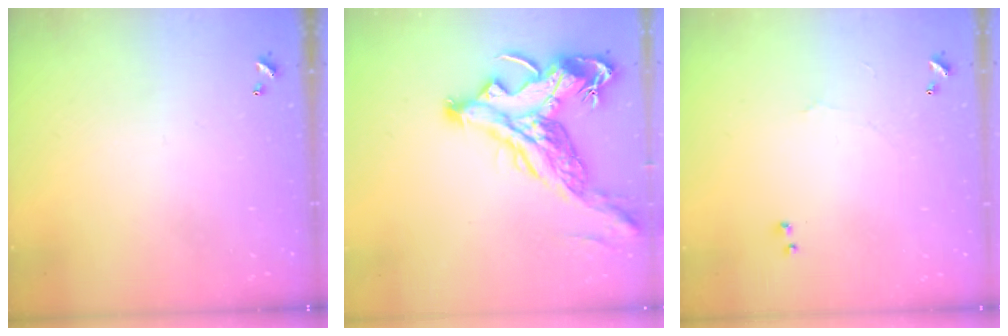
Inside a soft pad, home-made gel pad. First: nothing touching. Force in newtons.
{"total": 9.2, "press": 8.8, "slide": 2.6}
{"total": 1.0, "press": 0.5, "slide": 0.8}